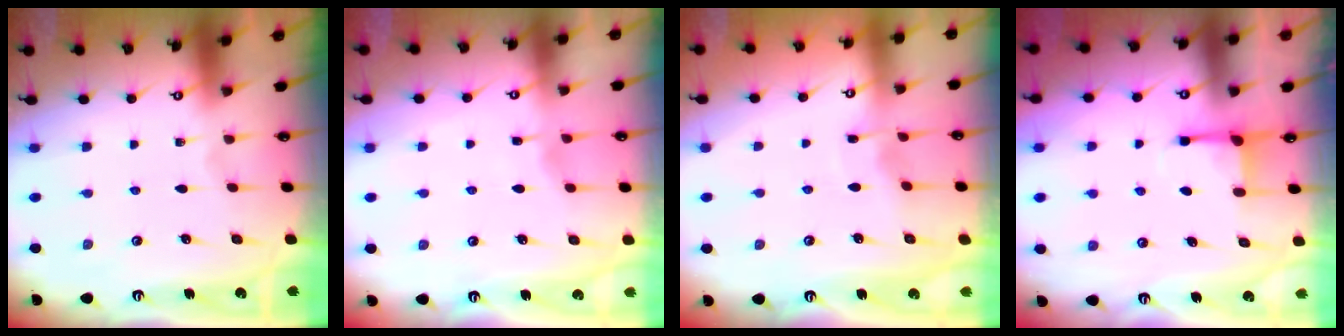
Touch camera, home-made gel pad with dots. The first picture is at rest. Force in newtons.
{"total": 2.8, "press": 2.8, "slide": 0.3}
{"total": 4.2, "press": 4.2, "slide": 0.5}
{"total": 3.0, "press": 3.0, "slide": 0.4}